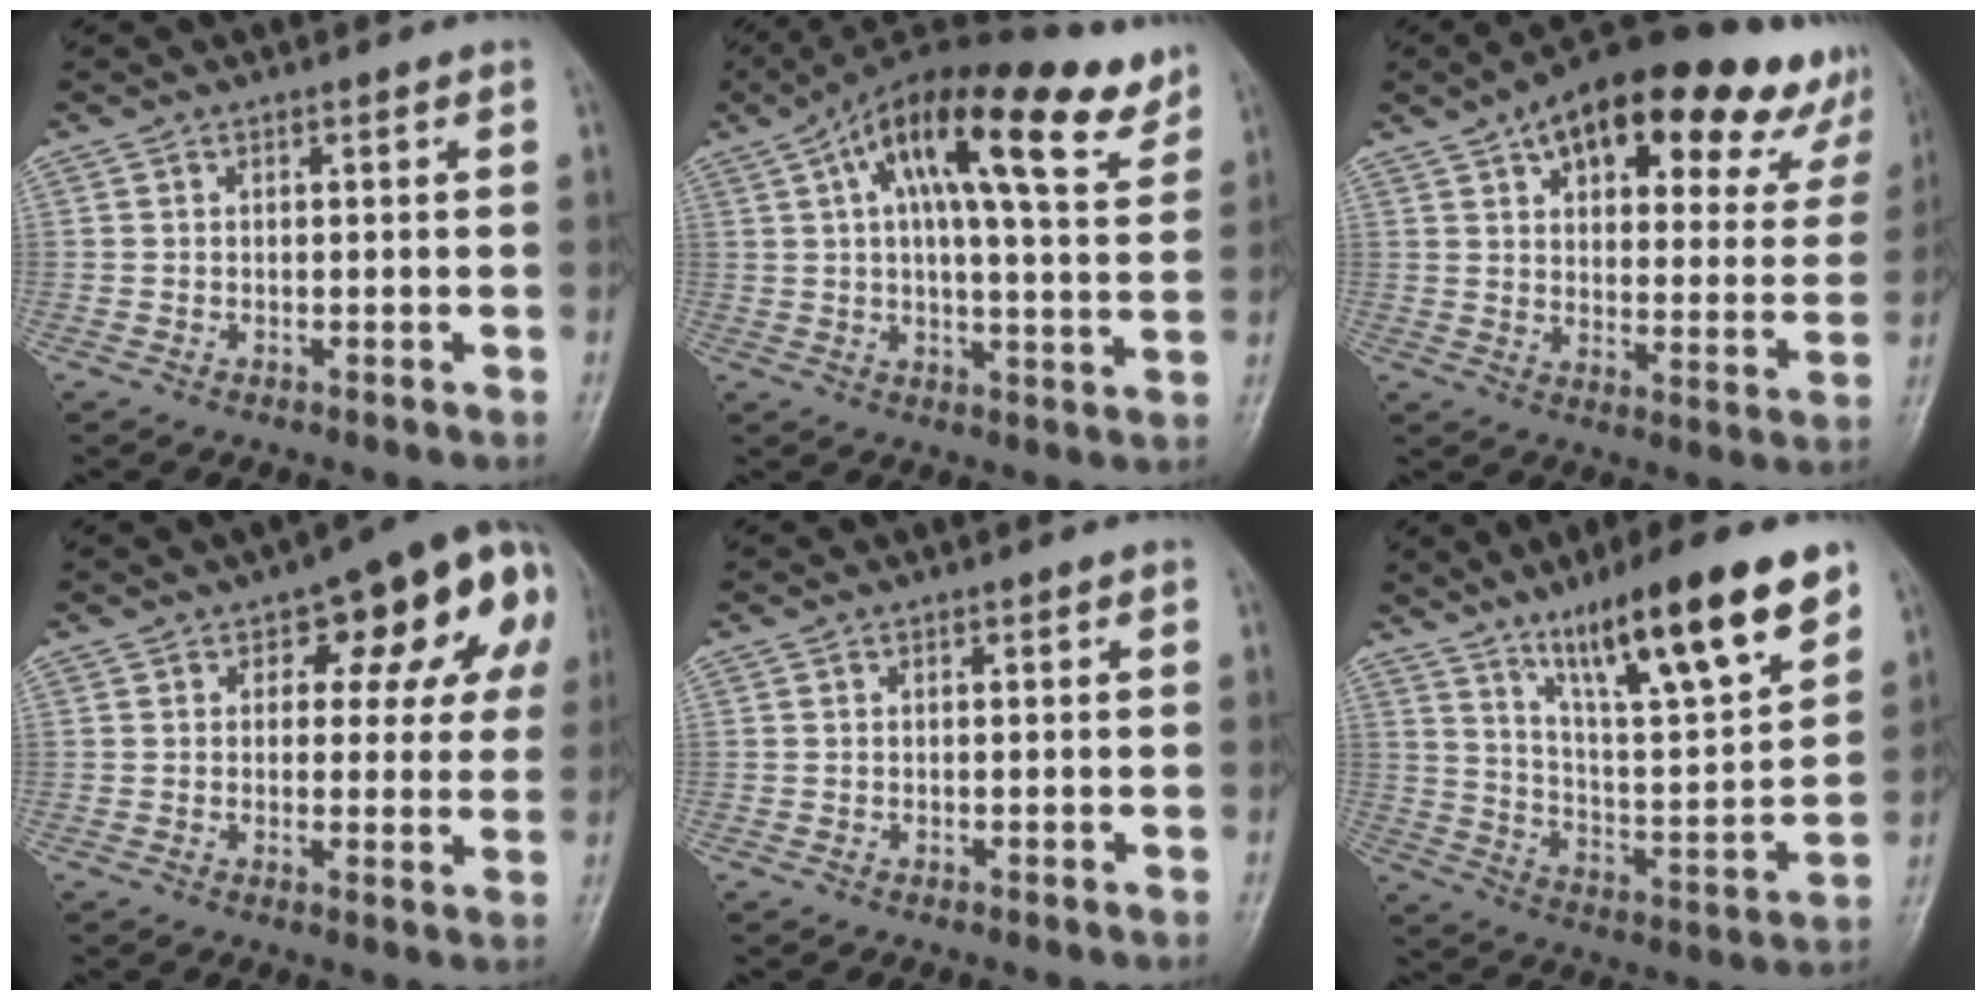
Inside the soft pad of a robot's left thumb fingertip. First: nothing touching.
{"total": 20.9, "force": [11.0, 6.7, 16.4], "torque": [-0.241, -0.010, 0.166]}
{"total": 25.1, "force": [15.8, 10.9, 16.2], "torque": [-0.190, -0.017, 0.211]}
{"total": 14.7, "force": [5.3, 7.3, 11.5], "torque": [-0.094, 0.005, 0.056]}
{"total": 0.0}
{"total": 20.8, "force": [13.3, 3.6, 15.6], "torque": [-0.225, -0.054, 0.225]}